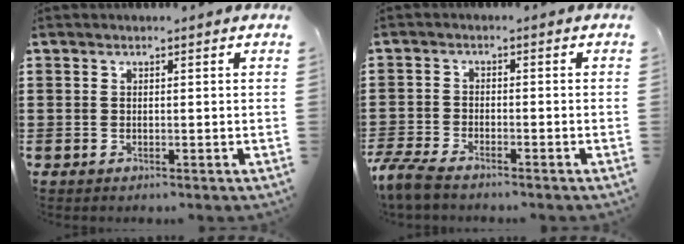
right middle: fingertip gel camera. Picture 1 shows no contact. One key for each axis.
{"total": 4.0, "fx": -3.5, "fy": 0.6, "fz": 1.7, "tx": -0.057, "ty": -0.008, "tz": -0.077}